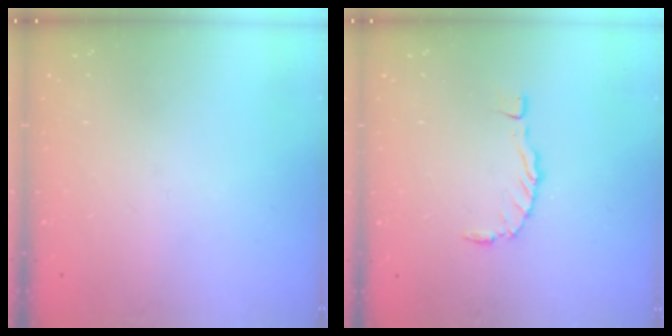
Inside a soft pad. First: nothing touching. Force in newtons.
{"total": 0.0}